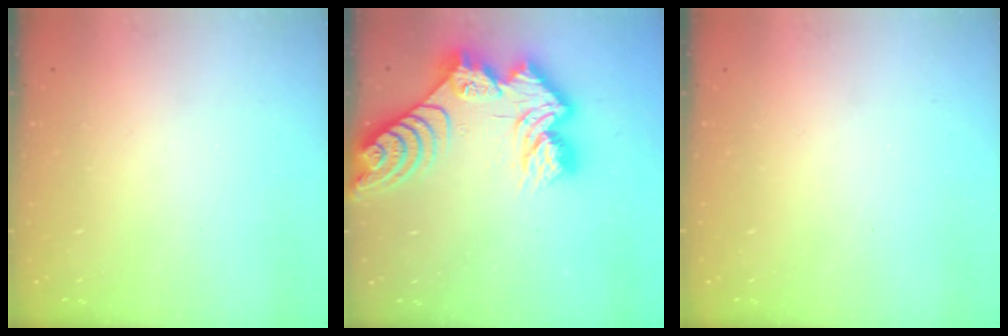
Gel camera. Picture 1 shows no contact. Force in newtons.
{"total": 17.3, "press": 17.2, "slide": 1.7}
{"total": 0.0}